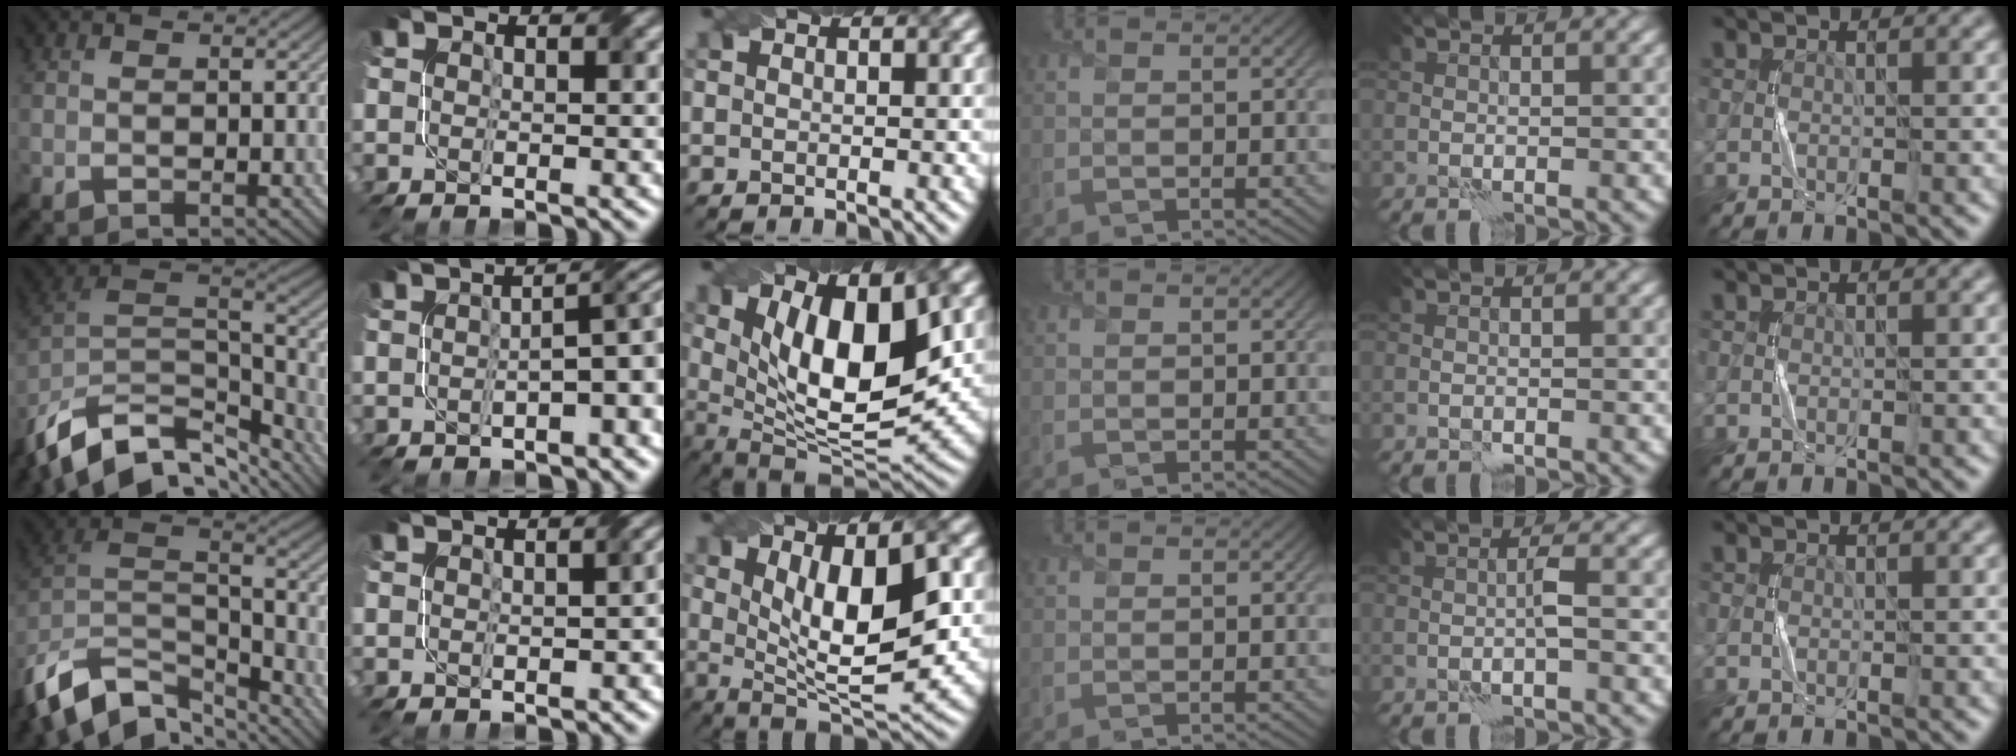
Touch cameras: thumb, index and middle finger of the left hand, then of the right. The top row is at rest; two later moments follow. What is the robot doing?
{"motion": "twist", "object": "screw"}